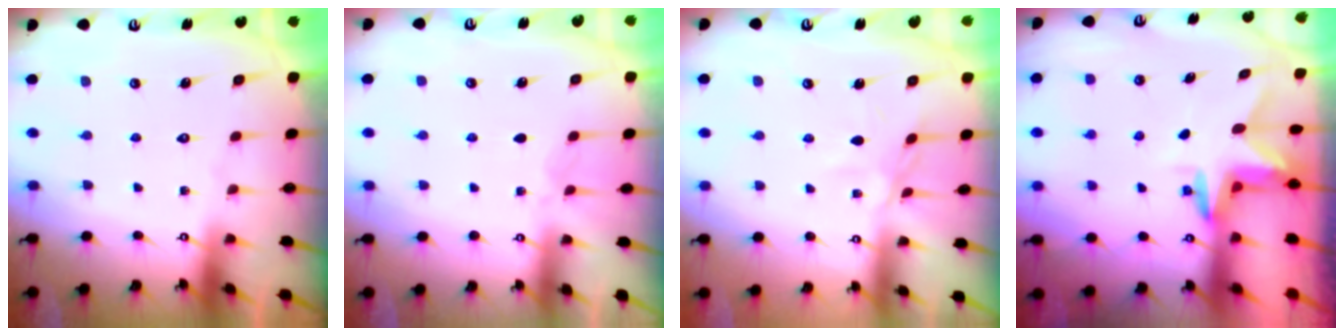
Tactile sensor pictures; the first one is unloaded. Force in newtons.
{"total": 2.1, "press": 2.0, "slide": 0.4}
{"total": 5.1, "press": 5.1, "slide": 0.6}
{"total": 3.0, "press": 3.0, "slide": 0.2}